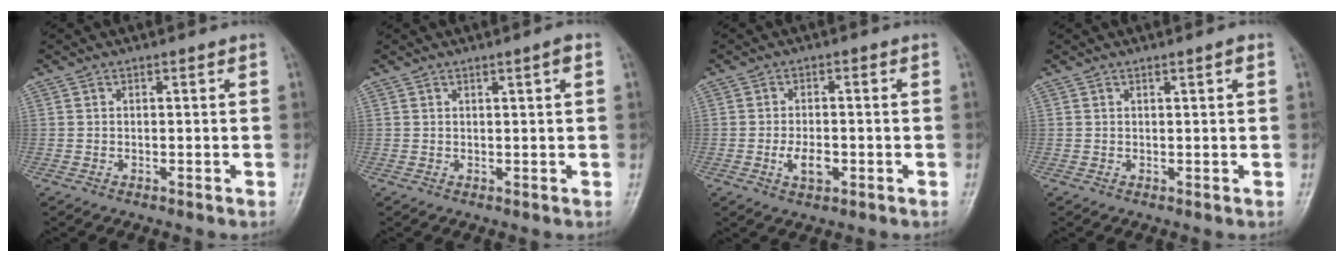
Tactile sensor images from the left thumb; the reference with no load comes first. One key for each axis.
{"total": 1.7, "fx": 0.8, "fy": 0.2, "fz": 1.5, "tx": -0.023, "ty": -0.001, "tz": 0.012}
{"total": 4.4, "fx": -1.4, "fy": 2.6, "fz": 3.3, "tx": -0.054, "ty": 0.004, "tz": -0.023}
{"total": 1.2, "fx": 0.6, "fy": 0.2, "fz": 1.0, "tx": -0.014, "ty": 0.000, "tz": 0.009}